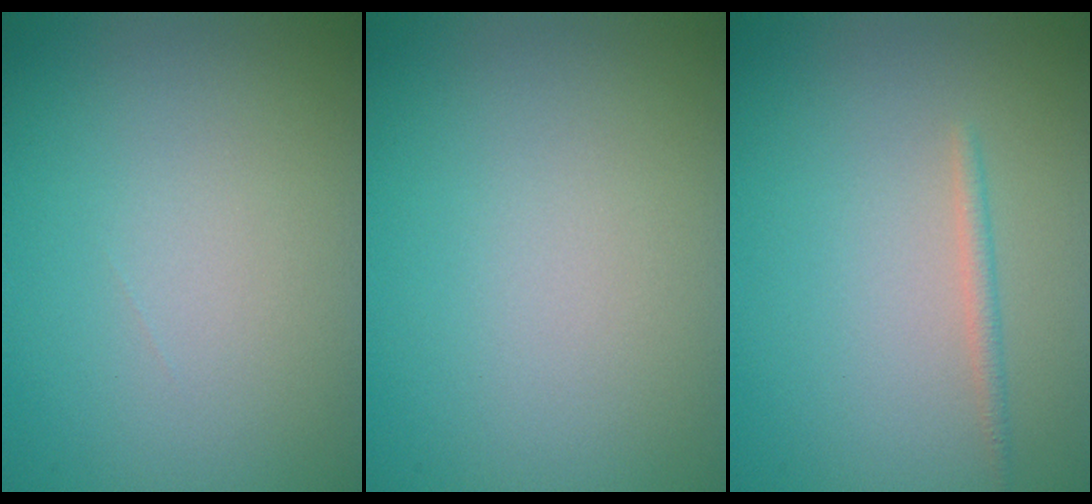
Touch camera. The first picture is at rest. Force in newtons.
{"total": 0.0}
{"total": 1.0, "press": 1.0, "slide": 0.0}